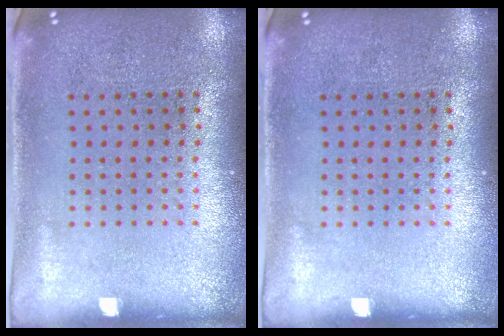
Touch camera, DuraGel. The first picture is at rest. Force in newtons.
{"total": 0.0}